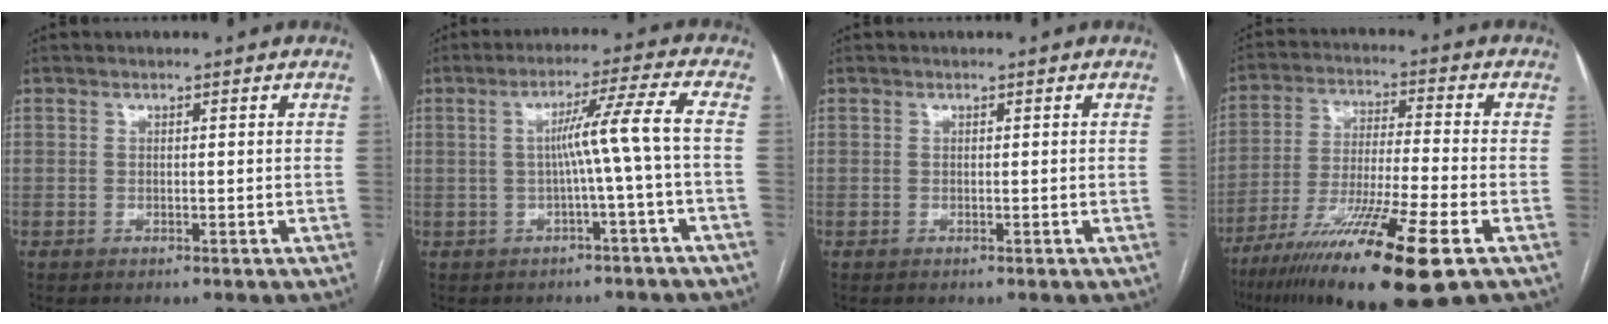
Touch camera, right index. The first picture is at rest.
{"total": 6.8, "force": [-0.9, -2.0, 6.5], "torque": [-0.106, 0.017, -0.008]}
{"total": 0.0}
{"total": 18.5, "force": [-10.3, 0.6, 15.3], "torque": [-0.265, -0.047, -0.178]}